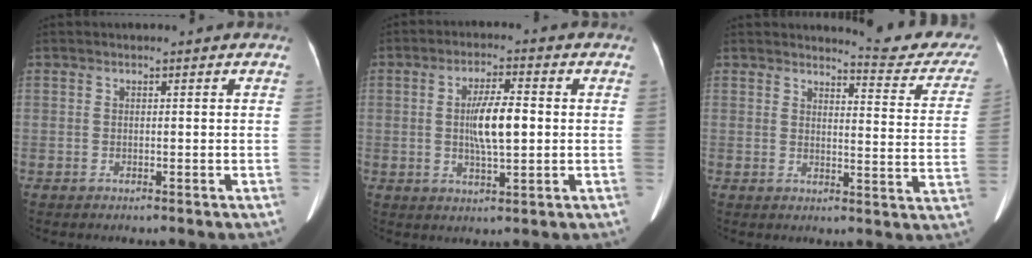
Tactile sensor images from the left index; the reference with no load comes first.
{"total": 7.0, "force": [0.2, 1.5, 6.8], "torque": [-0.129, 0.006, 0.004]}
{"total": 11.8, "force": [11.5, 0.8, 2.3], "torque": [-0.010, -0.076, 0.112]}